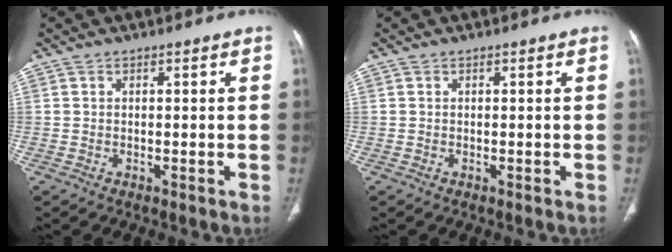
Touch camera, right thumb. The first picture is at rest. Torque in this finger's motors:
{"motor_torque": [0.12, -0.12, 0.00, 0.00, 0.00]}